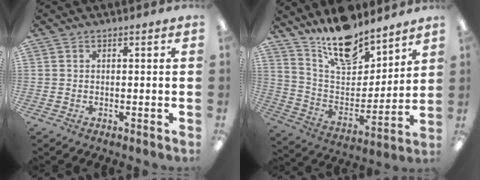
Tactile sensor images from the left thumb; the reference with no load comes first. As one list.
[{"total": 17.1, "force": [14.0, 6.9, 7.1], "torque": [-0.126, -0.100, 0.247]}]